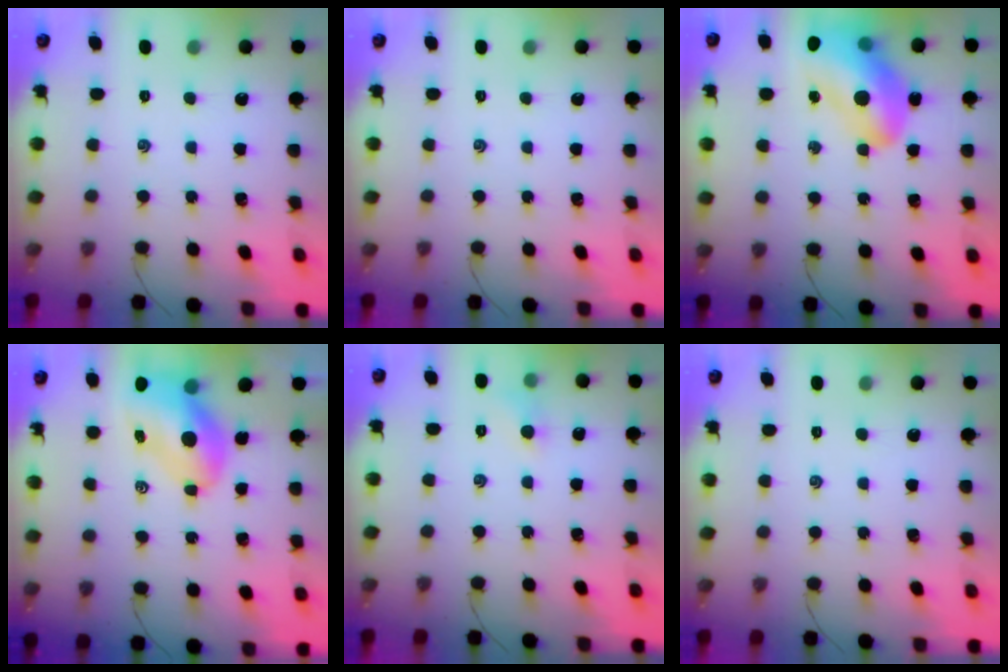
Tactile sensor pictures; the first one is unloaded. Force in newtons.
{"total": 0.0}
{"total": 18.4, "press": 17.6, "slide": 5.4}
{"total": 9.2, "press": 8.9, "slide": 2.6}
{"total": 5.2, "press": 5.0, "slide": 1.6}
{"total": 0.0}